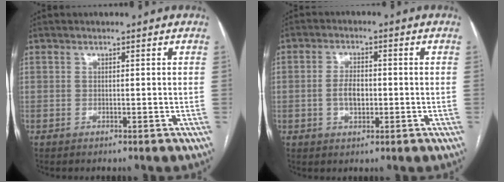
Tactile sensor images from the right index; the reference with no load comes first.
{"total": 4.3, "force": [-0.5, 2.3, 3.6], "torque": [-0.069, 0.005, -0.008]}